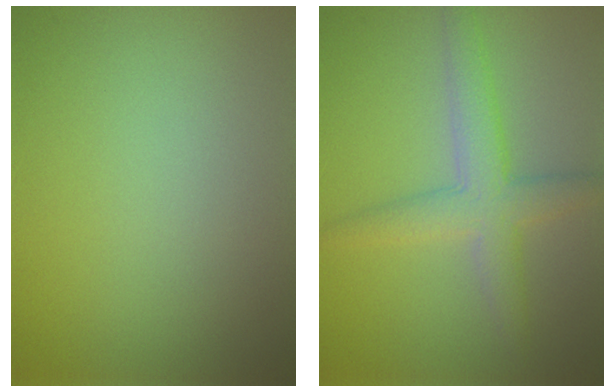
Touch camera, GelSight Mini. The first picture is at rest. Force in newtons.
{"total": 4.1, "press": 4.1, "slide": 0.1}